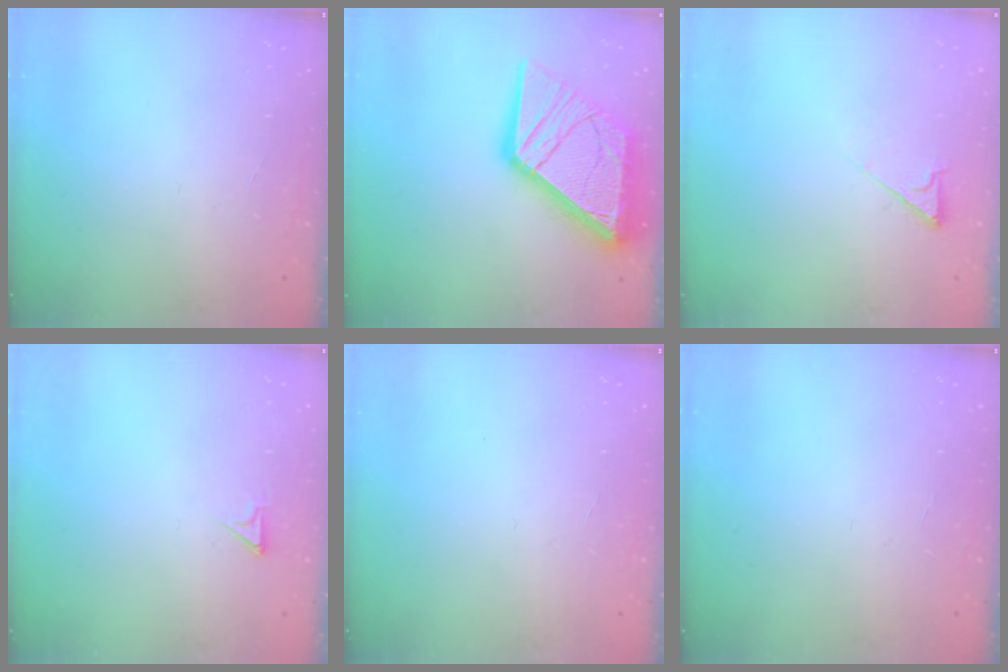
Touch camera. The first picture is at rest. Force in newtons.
{"total": 24.9, "press": 24.8, "slide": 2.8}
{"total": 4.4, "press": 4.3, "slide": 0.7}
{"total": 2.2, "press": 2.2, "slide": 0.3}
{"total": 0.0}
{"total": 0.0}